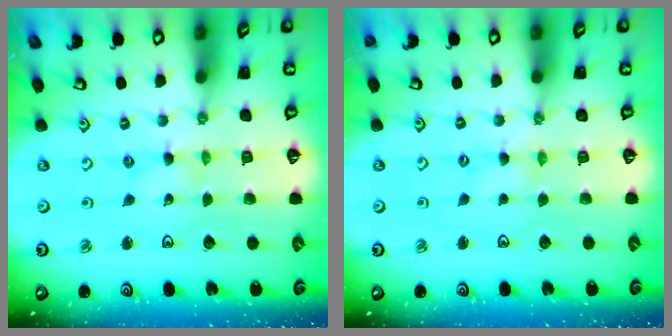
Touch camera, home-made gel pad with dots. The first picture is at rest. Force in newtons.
{"total": 2.1, "press": 2.1, "slide": 0.3}